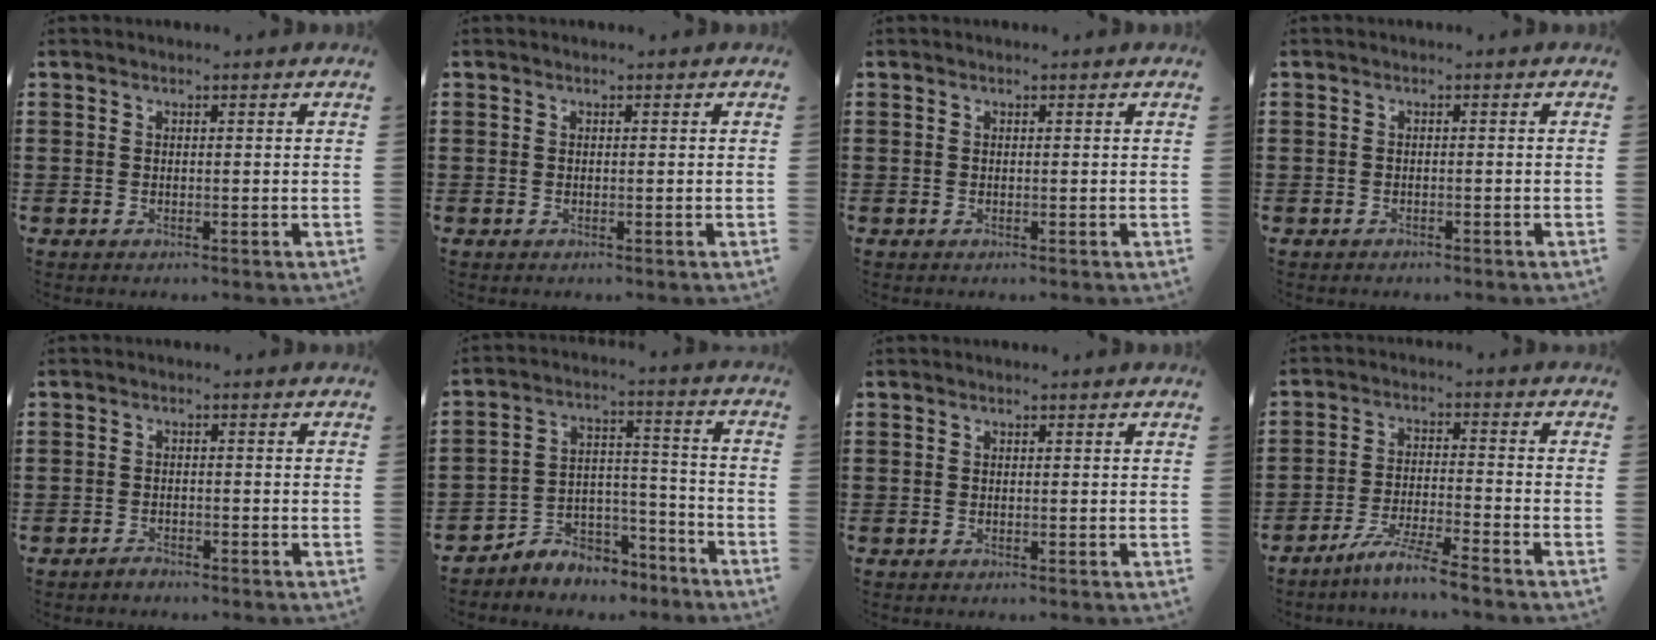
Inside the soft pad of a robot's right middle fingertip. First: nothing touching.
{"total": 0.0}
{"total": 0.0}
{"total": 1.1, "force": [-0.9, 0.6, -0.1], "torque": [0.000, 0.003, -0.020]}
{"total": 1.5, "force": [-1.4, 0.5, 0.2], "torque": [-0.007, 0.003, -0.031]}
{"total": 5.5, "force": [-5.1, 2.0, -0.1], "torque": [-0.002, 0.014, -0.103]}
{"total": 0.0}
{"total": 6.0, "force": [-5.4, -0.4, 2.8], "torque": [-0.064, -0.015, -0.105]}